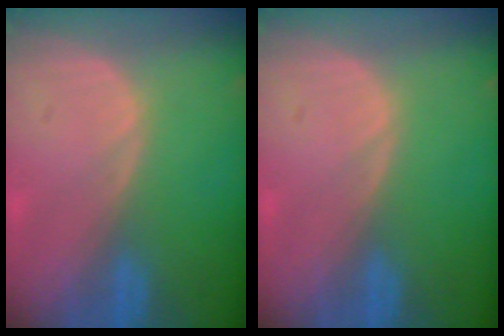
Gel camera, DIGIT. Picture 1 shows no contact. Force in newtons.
{"total": 0.0}